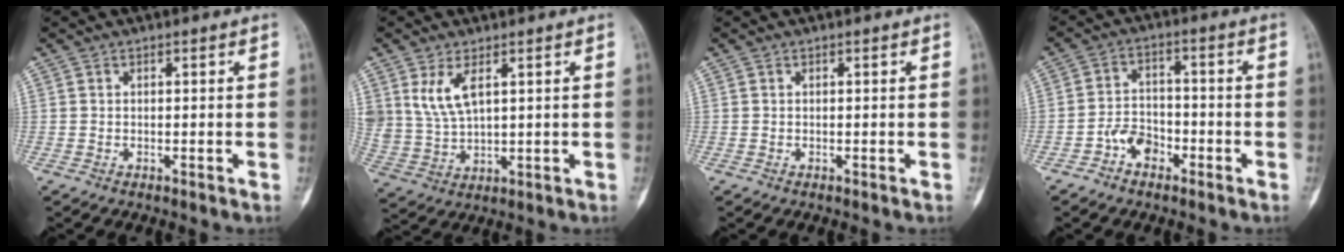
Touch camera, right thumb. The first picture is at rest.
{"total": 6.9, "force": [3.1, 3.3, 5.2], "torque": [-0.101, -0.014, 0.076]}
{"total": 0.0}
{"total": 5.6, "force": [-3.1, 3.7, 2.8], "torque": [-0.031, 0.032, -0.061]}